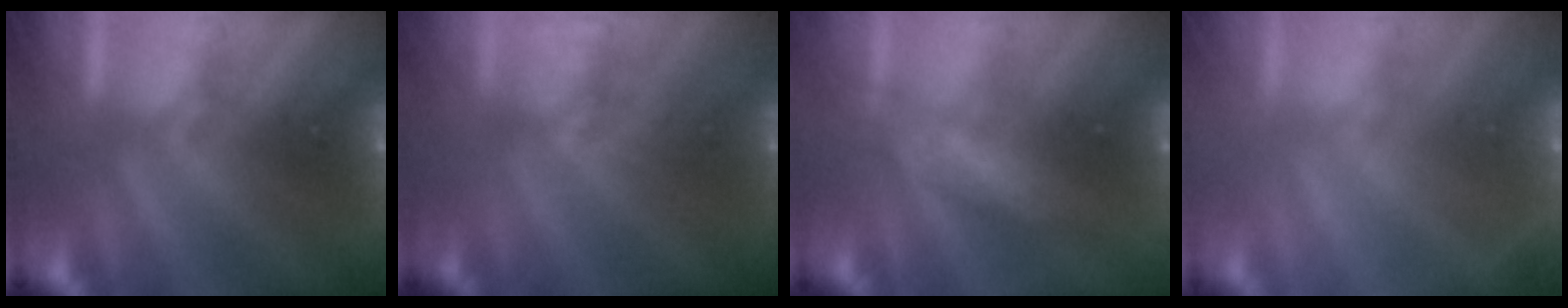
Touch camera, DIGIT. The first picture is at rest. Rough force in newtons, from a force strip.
{"total": 4.2}
{"total": 2.7}
{"total": 2.0}